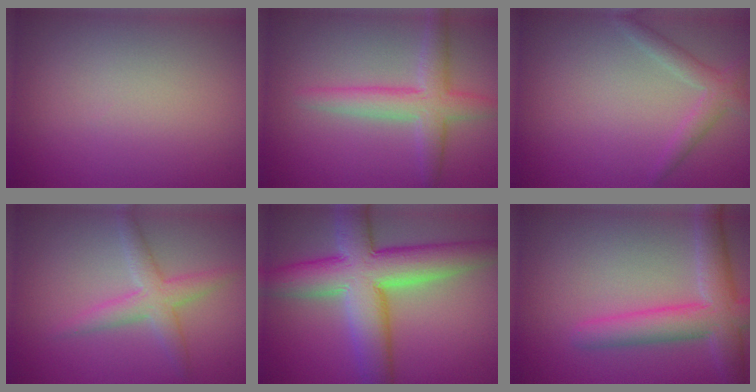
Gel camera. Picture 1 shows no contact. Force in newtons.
{"total": 3.8, "press": 3.8, "slide": 0.2}
{"total": 2.0, "press": 2.0, "slide": 0.1}
{"total": 2.9, "press": 2.9, "slide": 0.0}
{"total": 9.9, "press": 9.9, "slide": 0.5}
{"total": 5.3, "press": 5.2, "slide": 0.3}